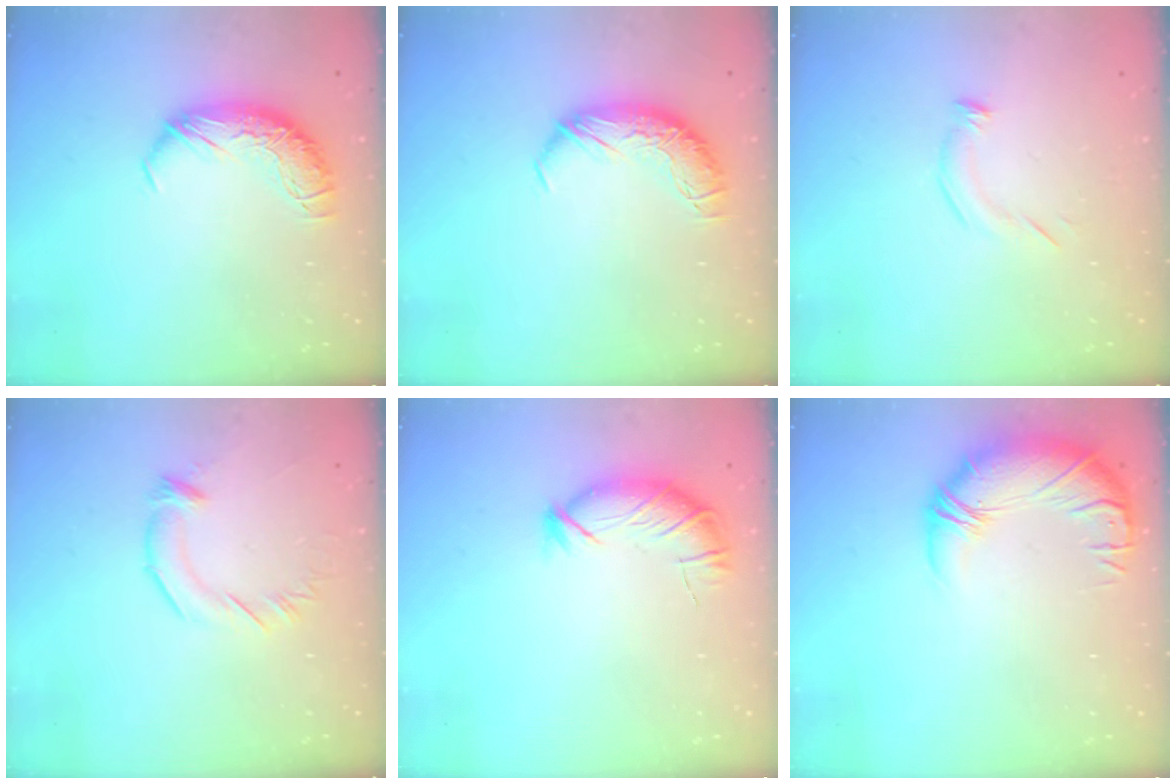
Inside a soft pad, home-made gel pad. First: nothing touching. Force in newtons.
{"total": 0.0}
{"total": 4.7, "press": 4.6, "slide": 1.0}
{"total": 3.0, "press": 3.0, "slide": 0.5}
{"total": 3.2, "press": 3.0, "slide": 1.1}
{"total": 3.3, "press": 0.7, "slide": 3.2}